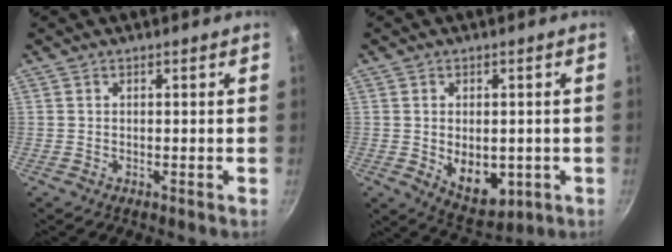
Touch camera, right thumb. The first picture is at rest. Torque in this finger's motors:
{"motor_torque": [-0.39, 0.41, -0.06, 0.31, 0.07]}